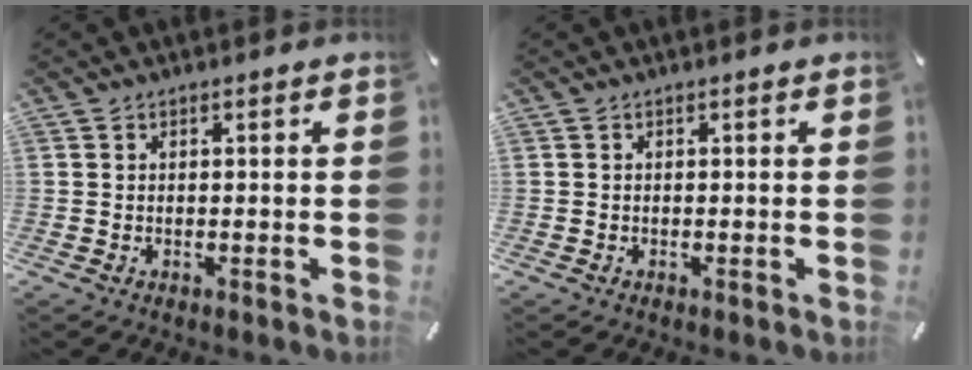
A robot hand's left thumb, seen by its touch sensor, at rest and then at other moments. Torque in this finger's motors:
{"motor_torque": [0.04, 0.01, -0.10, 0.10, 0.00]}